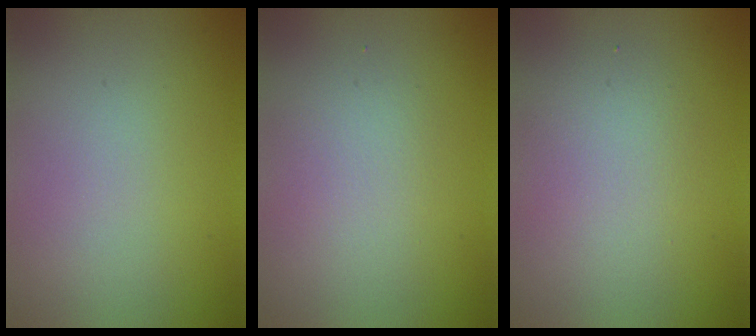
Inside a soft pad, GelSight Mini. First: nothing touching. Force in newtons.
{"total": 1.7, "press": 1.7, "slide": 0.2}
{"total": 2.5, "press": 2.5, "slide": 0.1}